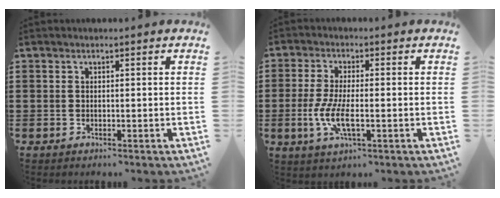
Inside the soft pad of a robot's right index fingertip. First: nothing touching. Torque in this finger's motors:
{"motor_torque": [1.71, -0.43, 0.78, 0.17]}